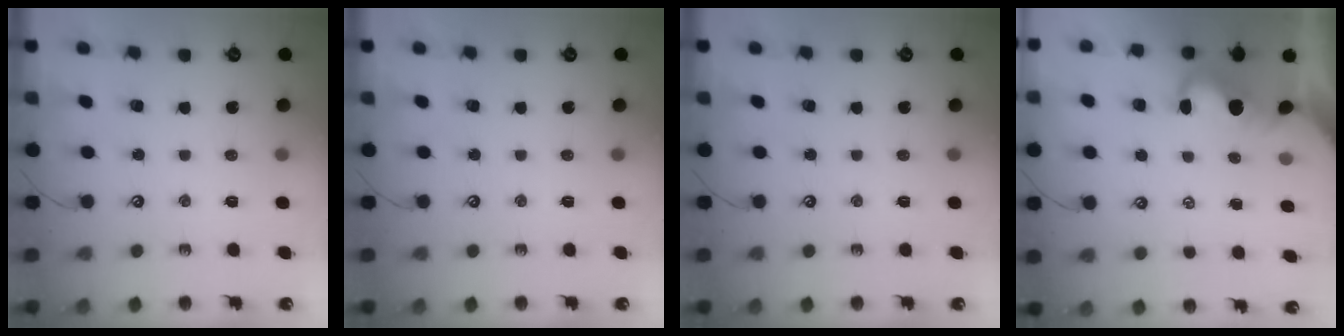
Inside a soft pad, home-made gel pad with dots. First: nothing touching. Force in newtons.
{"total": 0.0}
{"total": 0.0}
{"total": 0.0}